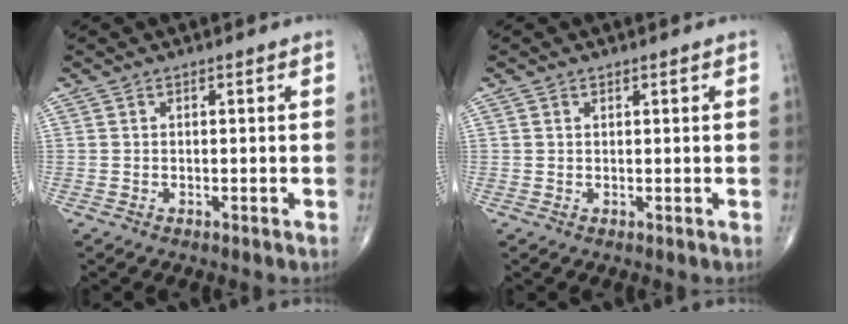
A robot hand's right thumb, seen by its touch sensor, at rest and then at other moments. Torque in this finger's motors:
{"motor_torque": [-0.14, -0.14, -0.16, -0.10, 0.02]}